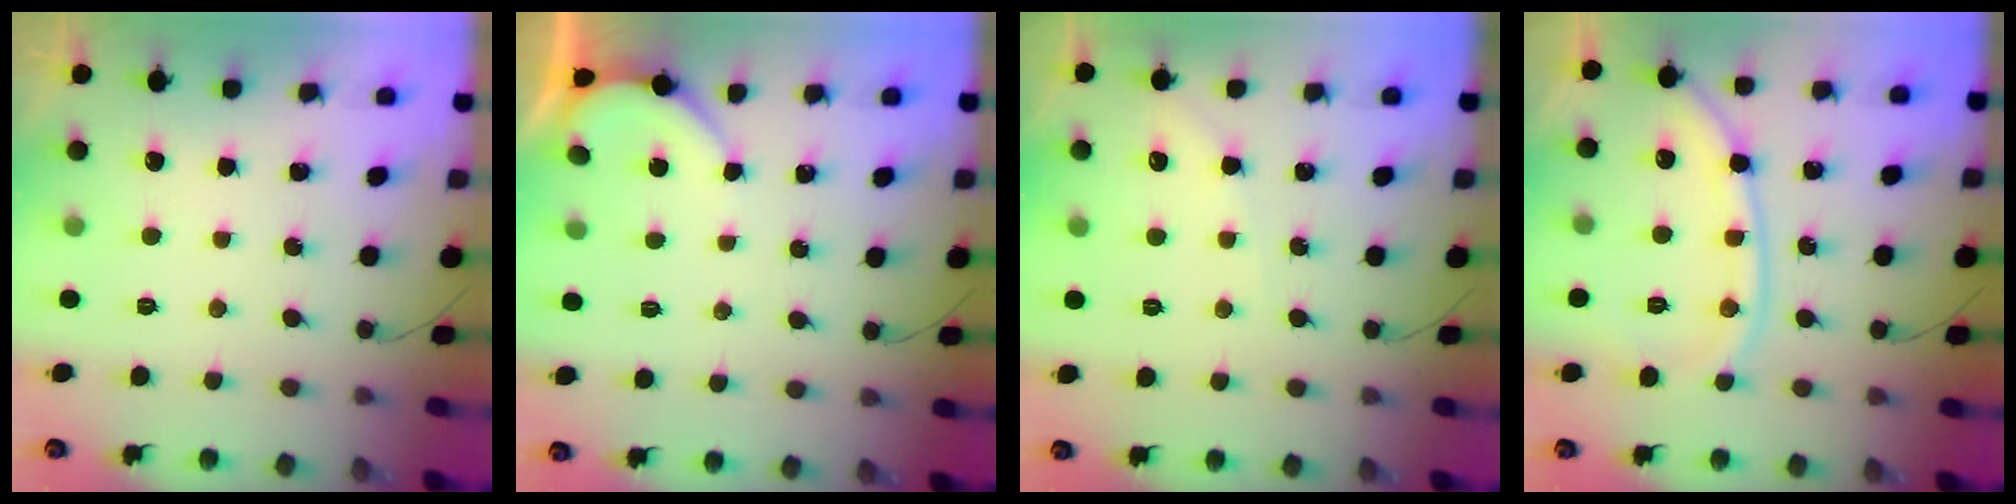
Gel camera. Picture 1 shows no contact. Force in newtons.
{"total": 2.0, "press": 2.0, "slide": 0.2}
{"total": 4.3, "press": 4.2, "slide": 0.6}
{"total": 11.6, "press": 11.5, "slide": 1.6}